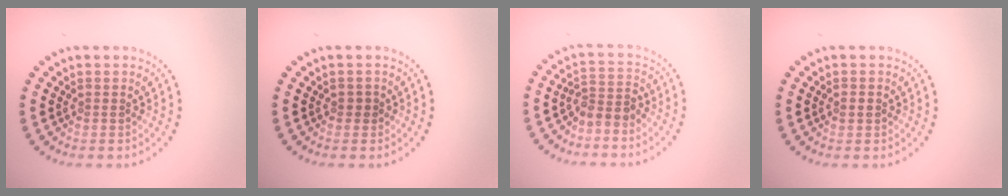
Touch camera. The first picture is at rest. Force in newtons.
{"total": 0.7, "press": 0.7, "slide": 0.1}
{"total": 2.3, "press": 1.9, "slide": 1.4}
{"total": 1.1, "press": 1.0, "slide": 0.2}